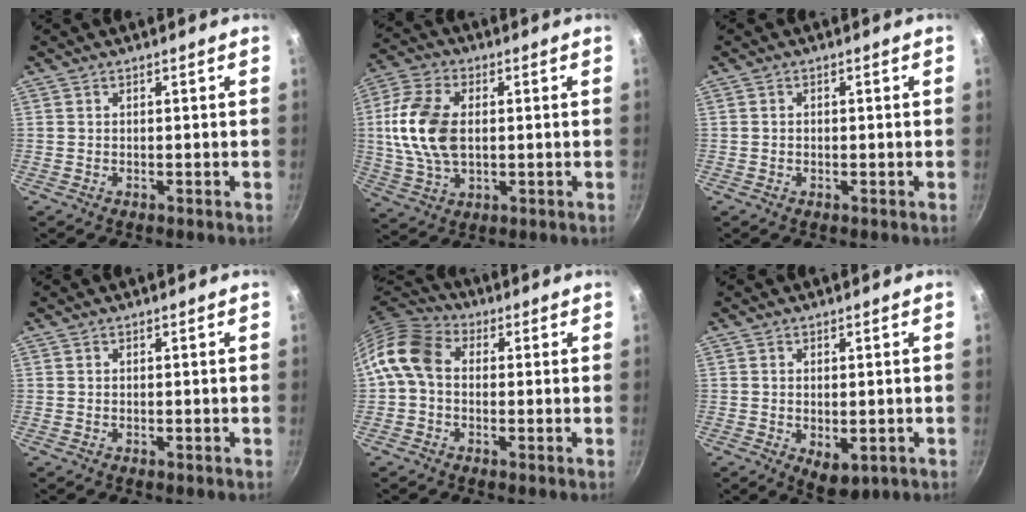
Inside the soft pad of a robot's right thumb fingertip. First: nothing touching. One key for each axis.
{"total": 13.7, "fx": 0.8, "fy": 8.4, "fz": 10.7, "tx": -0.209, "ty": 0.010, "tz": 0.010}
{"total": 0.6, "fx": -0.1, "fy": 0.5, "fz": 0.3, "tx": -0.004, "ty": 0.003, "tz": -0.002}
{"total": 0.0}
{"total": 9.2, "fx": 0.3, "fy": 7.0, "fz": 6.1, "tx": -0.105, "ty": 0.027, "tz": -0.017}
{"total": 5.0, "fx": -0.9, "fy": 3.0, "fz": 4.0, "tx": -0.051, "ty": -0.012, "tz": -0.004}